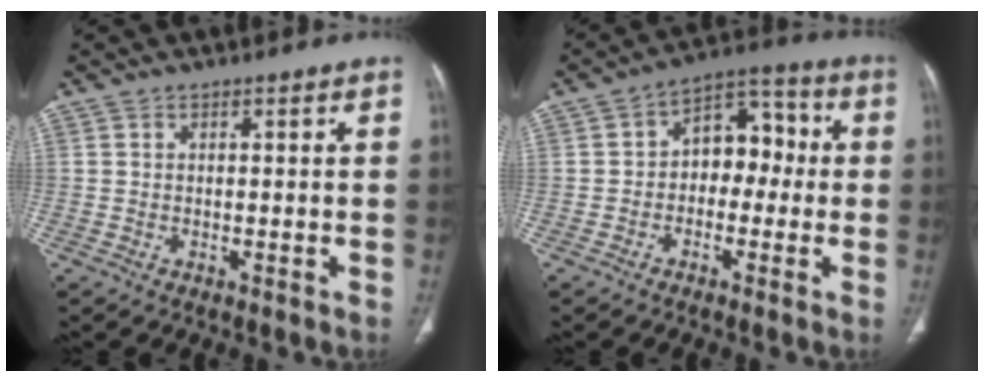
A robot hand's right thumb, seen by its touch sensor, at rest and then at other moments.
{"total": 9.5, "force": [-0.5, 6.7, 6.8], "torque": [-0.057, 0.041, -0.024]}